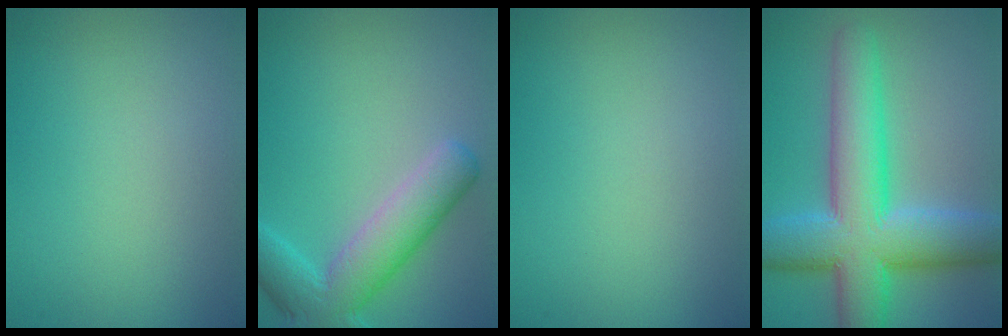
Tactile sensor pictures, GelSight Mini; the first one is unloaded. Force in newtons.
{"total": 6.2, "press": 6.2, "slide": 0.6}
{"total": 0.0}
{"total": 10.8, "press": 10.8, "slide": 0.4}